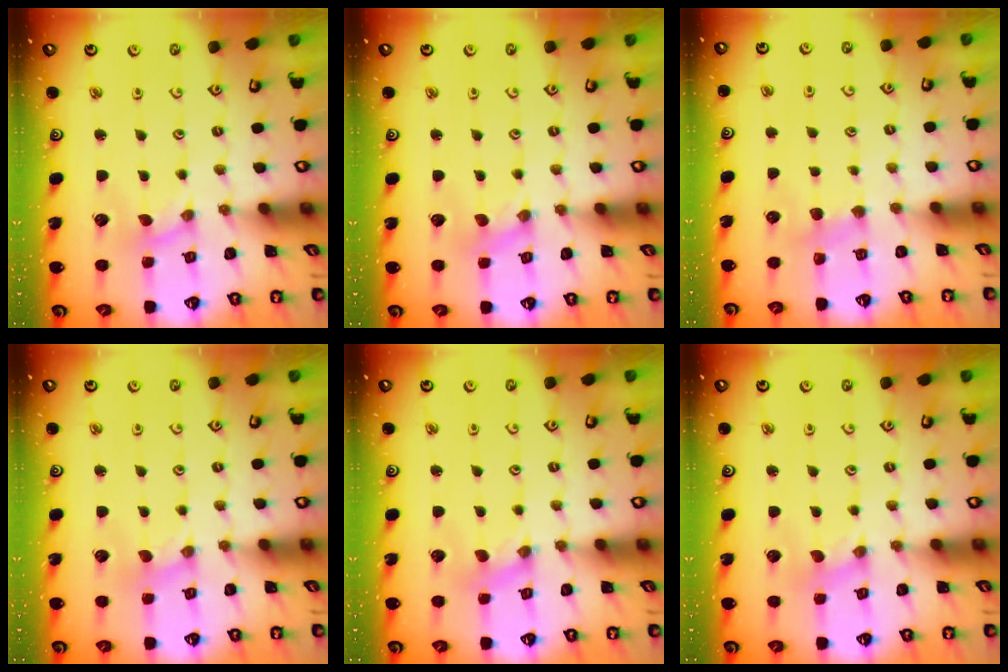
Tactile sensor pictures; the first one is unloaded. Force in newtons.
{"total": 0.0}
{"total": 3.6, "press": 3.6, "slide": 0.5}
{"total": 0.0}
{"total": 0.9, "press": 0.9, "slide": 0.2}
{"total": 0.0}